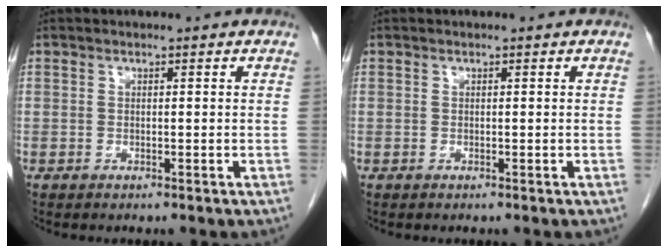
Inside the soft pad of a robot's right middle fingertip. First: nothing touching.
{"total": 0.0}